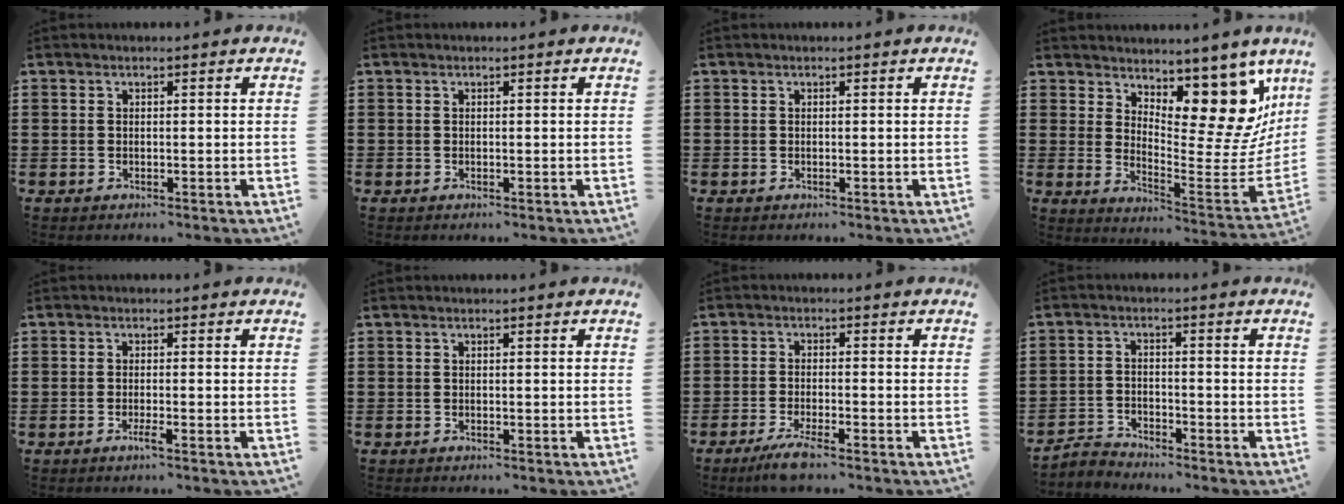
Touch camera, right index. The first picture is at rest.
{"total": 0.0}
{"total": 0.0}
{"total": 13.2, "force": [8.2, 5.7, 8.5], "torque": [-0.108, -0.078, 0.141]}
{"total": 1.8, "force": [-1.0, 0.0, 1.5], "torque": [-0.031, -0.007, -0.020]}
{"total": 0.0}
{"total": 4.0, "force": [-3.0, 0.0, 2.6], "torque": [-0.056, -0.014, -0.056]}
{"total": 2.6, "force": [-2.5, 0.5, 0.1], "torque": [-0.010, 0.004, -0.054]}